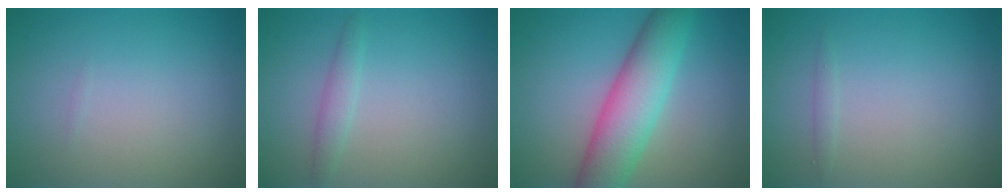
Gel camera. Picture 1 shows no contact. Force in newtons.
{"total": 1.3, "press": 1.3, "slide": 0.0}
{"total": 7.3, "press": 7.3, "slide": 0.4}
{"total": 0.5, "press": 0.5, "slide": 0.0}